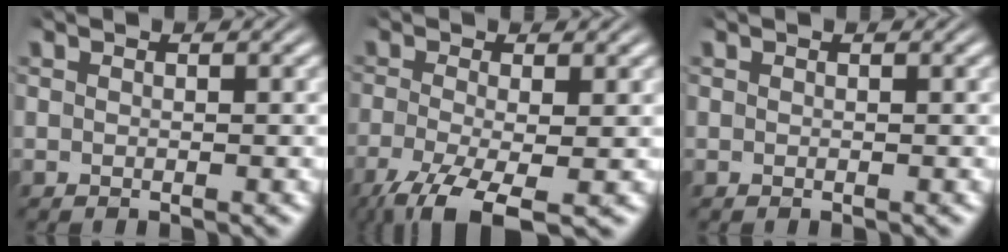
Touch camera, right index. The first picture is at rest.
{"total": 6.8, "force": [-4.3, 2.9, 4.5], "torque": [-0.103, -0.058, -0.042]}
{"total": 0.0}